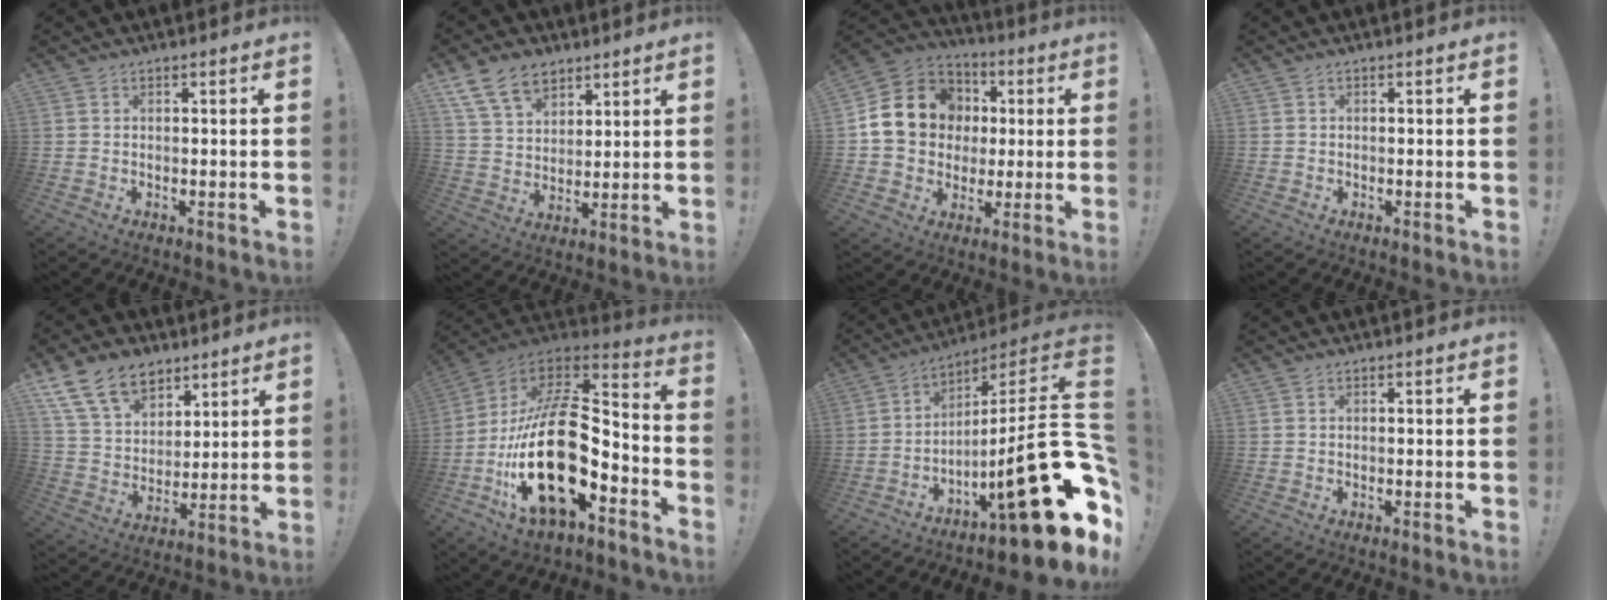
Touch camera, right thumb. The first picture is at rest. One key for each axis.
{"total": 13.0, "fx": 7.9, "fy": 8.6, "fz": 5.8, "tx": -0.094, "ty": -0.039, "tz": 0.152}
{"total": 17.4, "fx": 3.2, "fy": 15.1, "fz": 8.1, "tx": -0.121, "ty": 0.005, "tz": 0.084}
{"total": 0.8, "fx": -0.6, "fy": 0.6, "fz": -0.1, "tx": 0.003, "ty": 0.002, "tz": -0.011}
{"total": 15.6, "fx": 9.9, "fy": 10.0, "fz": 6.6, "tx": -0.119, "ty": -0.057, "tz": 0.191}
{"total": 27.7, "fx": -5.7, "fy": 13.2, "fz": 23.7, "tx": -0.457, "ty": 0.022, "tz": -0.089}
{"total": 25.7, "fx": -8.3, "fy": 5.0, "fz": 23.7, "tx": -0.336, "ty": 0.020, "tz": -0.128}
{"total": 0.0}